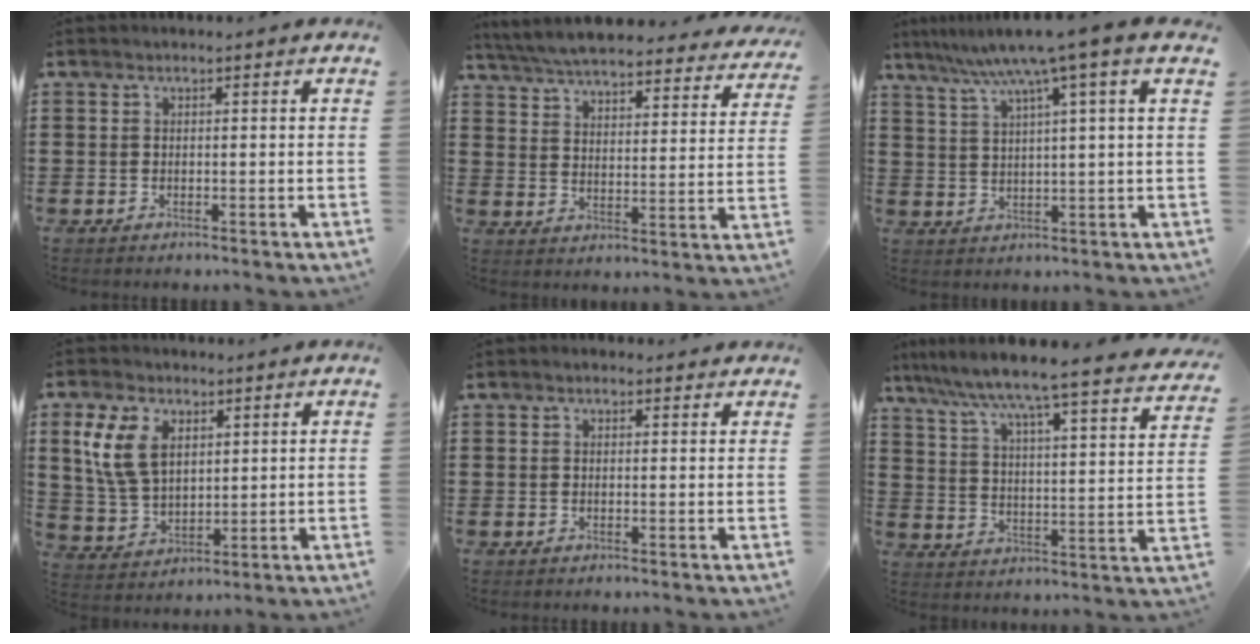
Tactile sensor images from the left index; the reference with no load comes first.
{"total": 6.0, "force": [5.8, 0.1, 1.4], "torque": [-0.057, -0.039, 0.100]}
{"total": 7.2, "force": [4.5, -0.8, 5.5], "torque": [-0.122, -0.019, 0.072]}
{"total": 8.6, "force": [3.4, 5.5, 5.7], "torque": [-0.142, 0.014, 0.062]}
{"total": 0.8, "force": [0.5, 0.5, 0.2], "torque": [-0.006, 0.005, 0.010]}
{"total": 5.5, "force": [4.8, -0.9, 2.5], "torque": [-0.074, -0.053, 0.070]}